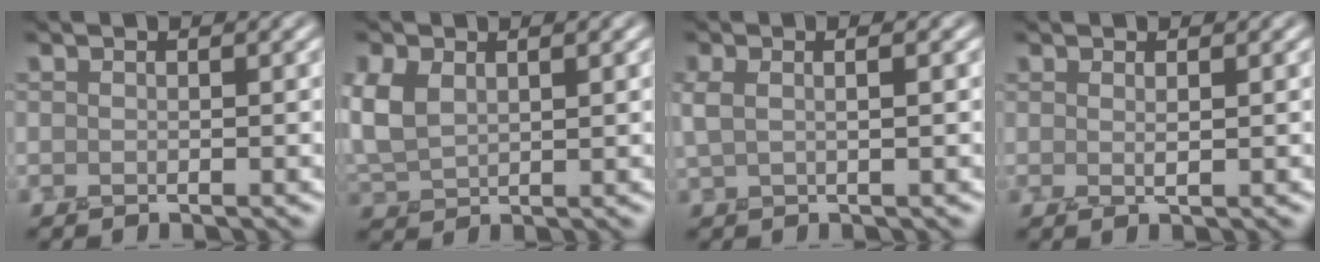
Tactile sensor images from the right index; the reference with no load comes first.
{"total": 3.2, "force": [1.5, 2.0, 2.0], "torque": [-0.054, 0.010, 0.034]}
{"total": 1.7, "force": [0.8, 0.5, 1.4], "torque": [-0.019, 0.014, 0.013]}
{"total": 1.0, "force": [0.4, 0.0, 0.9], "torque": [-0.016, 0.003, 0.007]}